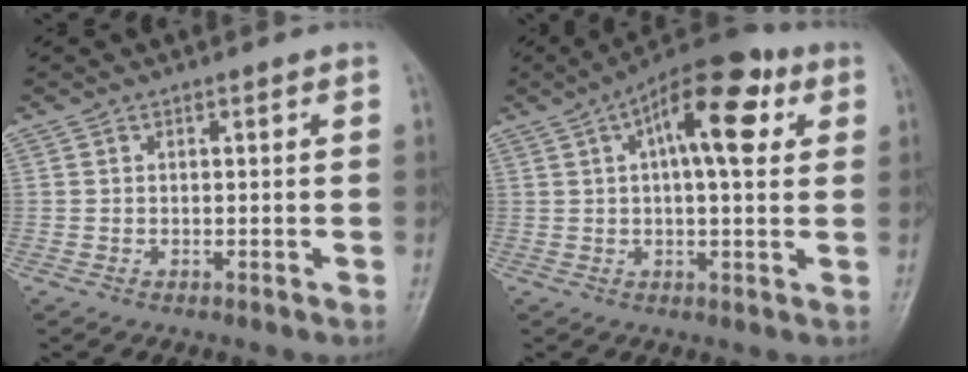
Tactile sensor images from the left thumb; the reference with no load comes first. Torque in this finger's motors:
{"motor_torque": [0.21, 0.88, 0.63, -0.02, 0.19]}